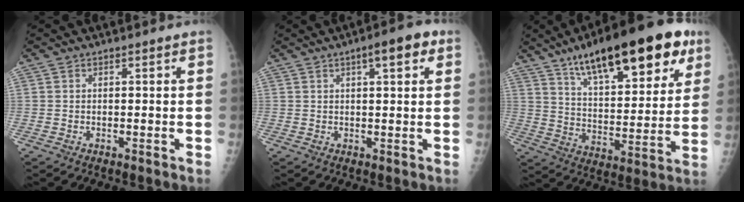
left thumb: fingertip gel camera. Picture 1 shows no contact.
{"total": 5.9, "force": [2.6, 1.8, 4.9], "torque": [-0.058, 0.004, 0.030]}
{"total": 25.9, "force": [15.2, 9.1, 18.9], "torque": [-0.249, -0.032, 0.235]}